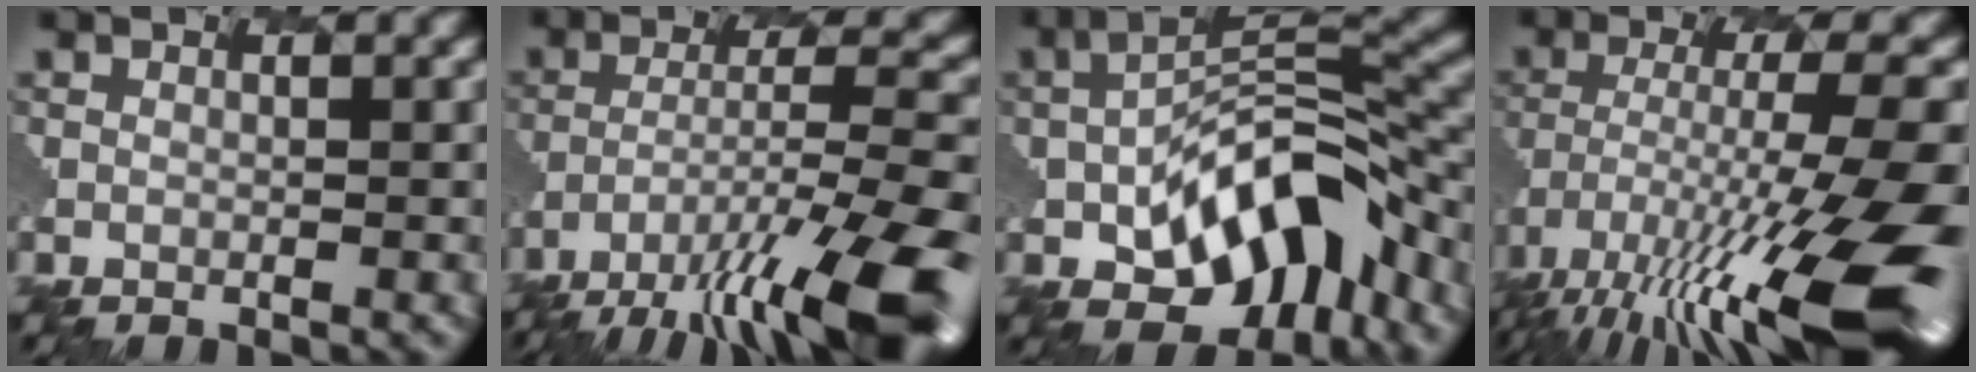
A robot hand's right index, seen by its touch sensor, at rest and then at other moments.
{"total": 13.8, "force": [-9.2, 3.2, 9.8], "torque": [-0.198, -0.011, -0.142]}
{"total": 11.7, "force": [-4.4, 5.9, 9.1], "torque": [-0.159, -0.009, -0.071]}
{"total": 15.3, "force": [-7.3, 3.5, 13.0], "torque": [-0.245, -0.005, -0.116]}